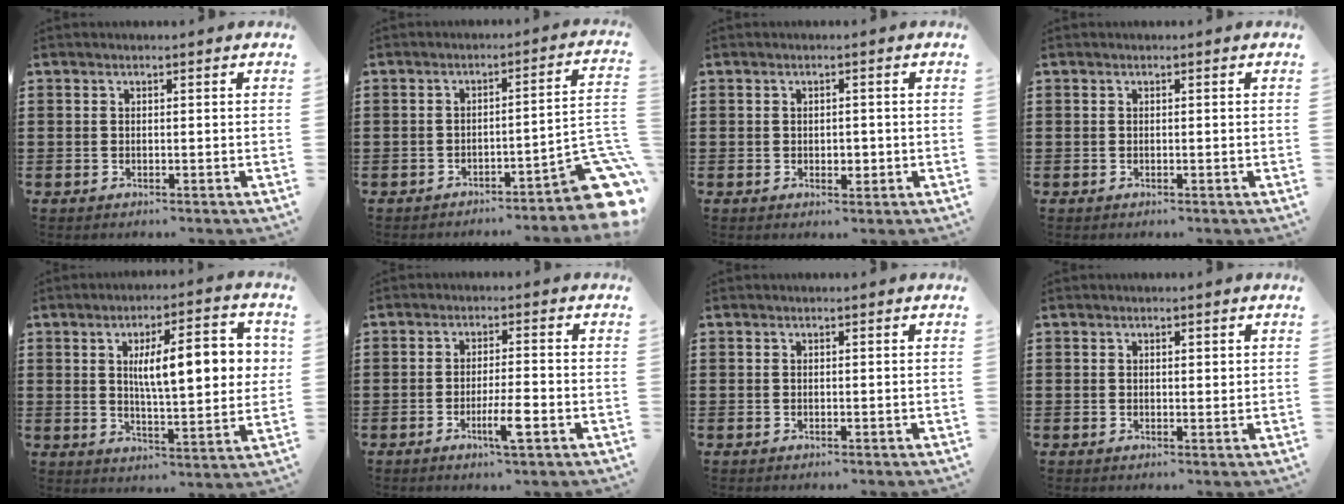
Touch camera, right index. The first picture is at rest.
{"total": 6.2, "force": [-4.2, 1.0, 4.5], "torque": [-0.052, -0.012, -0.079]}
{"total": 1.7, "force": [-0.2, 1.2, 1.2], "torque": [-0.023, 0.005, -0.006]}
{"total": 0.0}
{"total": 11.3, "force": [2.6, 3.6, 10.4], "torque": [-0.173, 0.004, 0.039]}
{"total": 5.1, "force": [-2.2, 0.5, 4.6], "torque": [-0.088, -0.012, -0.040]}
{"total": 0.0}
{"total": 0.8, "force": [0.3, 0.4, 0.7], "torque": [-0.013, 0.004, 0.006]}